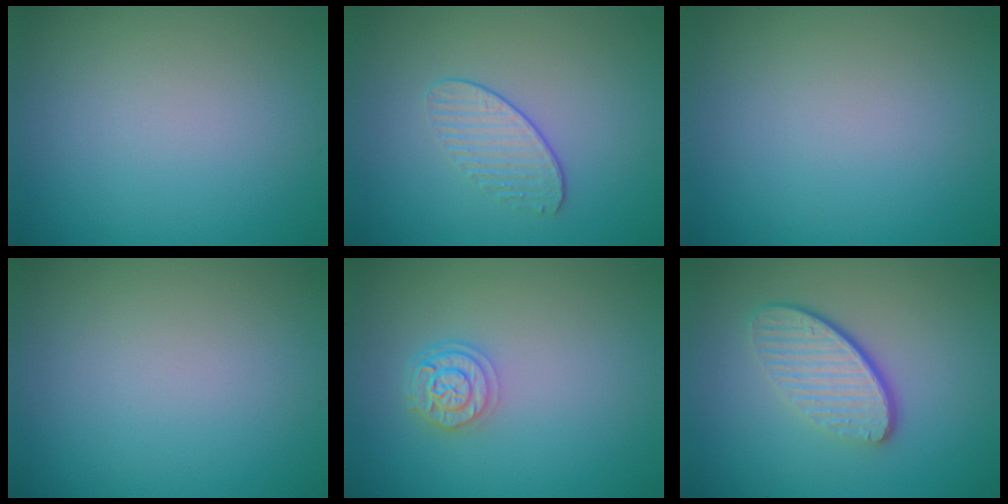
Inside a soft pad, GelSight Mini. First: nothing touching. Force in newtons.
{"total": 1.8, "press": 1.3, "slide": 1.1}
{"total": 0.0}
{"total": 0.0}
{"total": 2.8, "press": 2.3, "slide": 1.5}
{"total": 4.6, "press": 3.2, "slide": 3.3}